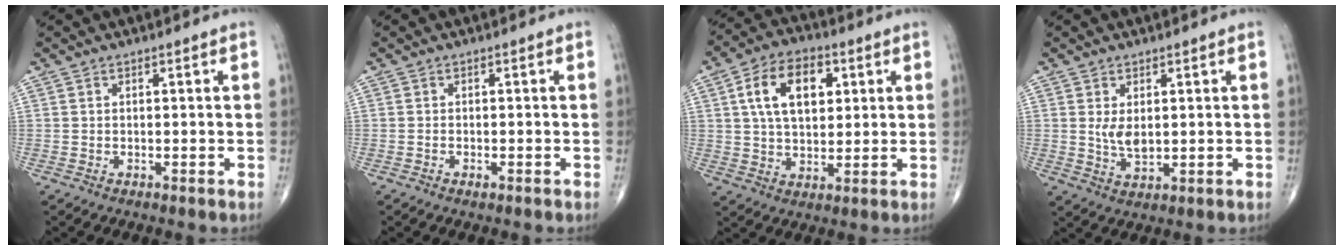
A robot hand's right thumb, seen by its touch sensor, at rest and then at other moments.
{"total": 0.8, "force": [-0.5, 0.4, 0.6], "torque": [-0.012, 0.002, -0.008]}
{"total": 12.8, "force": [3.7, 7.8, 9.5], "torque": [-0.140, 0.000, 0.062]}
{"total": 4.8, "force": [0.9, 2.6, 4.0], "torque": [-0.064, -0.015, 0.026]}